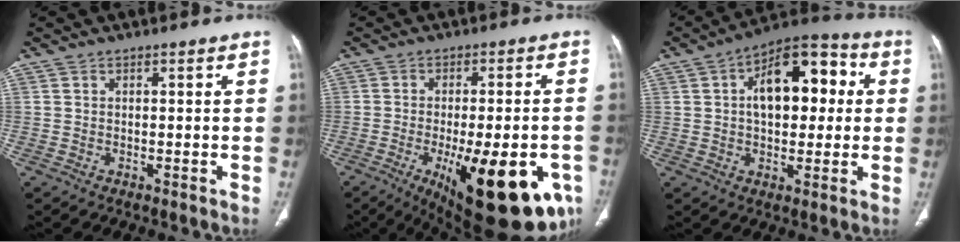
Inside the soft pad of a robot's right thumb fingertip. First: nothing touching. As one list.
[{"total": 23.2, "force": [-9.1, 8.3, 19.8], "torque": [-0.219, -0.005, -0.110]}, {"total": 16.2, "force": [2.8, 9.1, 13.1], "torque": [-0.160, 0.028, 0.038]}]